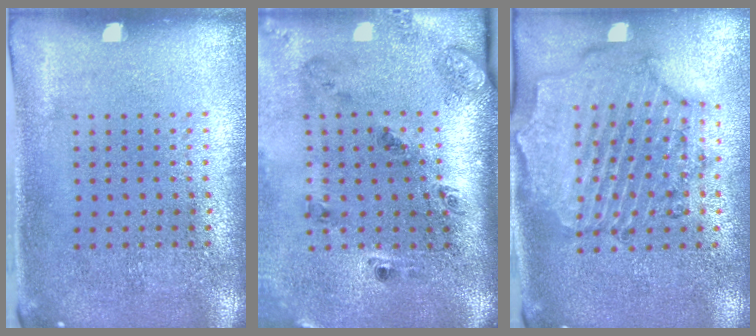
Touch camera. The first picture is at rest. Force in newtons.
{"total": 2.5, "press": 1.7, "slide": 1.8}
{"total": 1.6, "press": 1.6, "slide": 0.3}